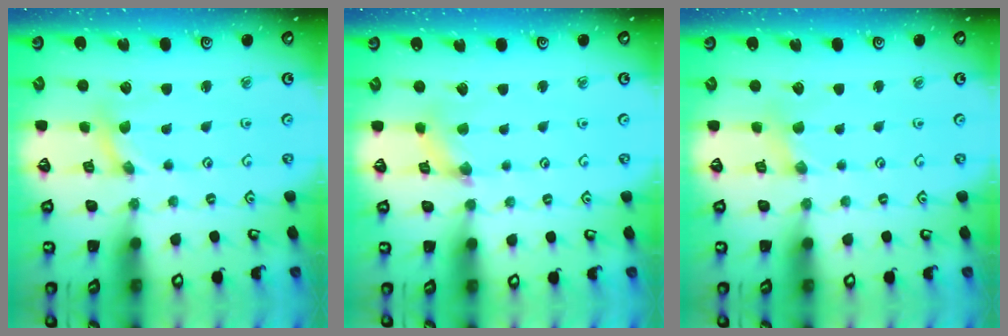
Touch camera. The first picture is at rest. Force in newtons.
{"total": 2.8, "press": 2.8, "slide": 0.3}
{"total": 2.0, "press": 2.0, "slide": 0.4}